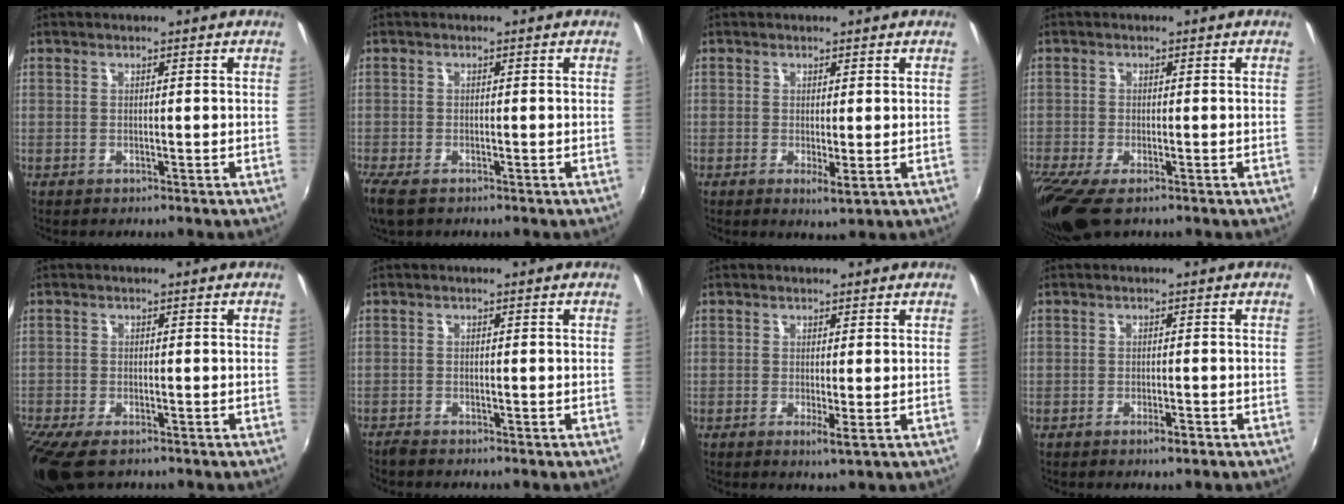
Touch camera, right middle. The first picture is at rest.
{"total": 4.2, "force": [-2.9, 1.5, 2.6], "torque": [-0.062, -0.018, -0.057]}
{"total": 2.1, "force": [0.0, 0.3, 2.1], "torque": [-0.037, -0.010, -0.001]}
{"total": 8.1, "force": [-5.6, 2.2, 5.4], "torque": [-0.126, -0.041, -0.102]}
{"total": 8.1, "force": [-5.9, 2.7, 4.8], "torque": [-0.119, -0.040, -0.110]}
{"total": 1.6, "force": [-1.6, 0.2, 0.4], "torque": [-0.013, -0.009, -0.033]}
{"total": 1.8, "force": [-0.2, -0.2, 1.8], "torque": [-0.034, -0.008, -0.005]}
{"total": 1.8, "force": [-1.2, 0.3, 1.3], "torque": [-0.024, -0.003, -0.020]}